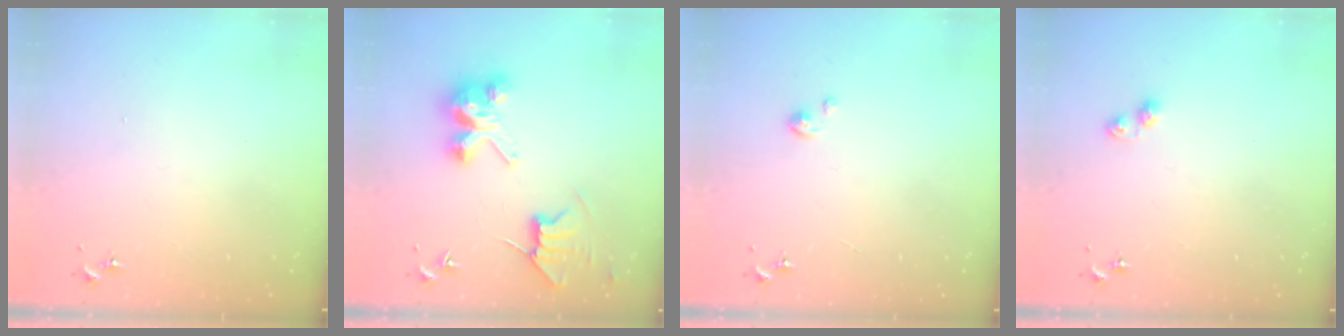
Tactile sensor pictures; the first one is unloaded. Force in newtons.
{"total": 9.5, "press": 9.5, "slide": 0.7}
{"total": 1.1, "press": 1.1, "slide": 0.3}
{"total": 5.7, "press": 5.7, "slide": 0.3}